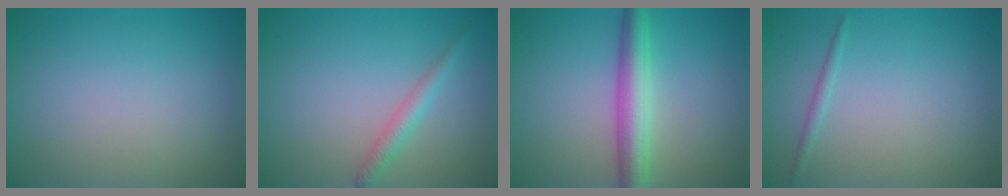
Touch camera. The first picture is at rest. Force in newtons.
{"total": 1.8, "press": 1.8, "slide": 0.0}
{"total": 4.5, "press": 4.5, "slide": 0.1}
{"total": 0.8, "press": 0.8, "slide": 0.1}